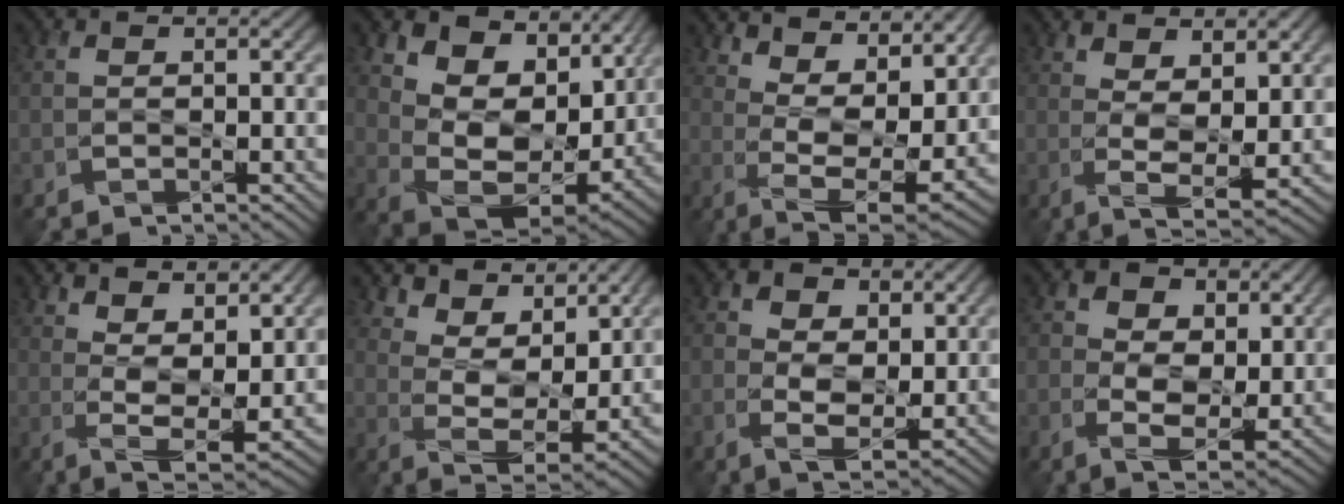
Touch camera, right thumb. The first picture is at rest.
{"total": 11.9, "force": [5.7, 6.7, 8.0], "torque": [-0.160, 0.000, 0.101]}
{"total": 12.3, "force": [7.4, 3.9, 9.0], "torque": [-0.165, -0.001, 0.120]}
{"total": 6.1, "force": [2.4, 1.2, 5.5], "torque": [-0.087, -0.007, 0.041]}
{"total": 7.8, "force": [4.2, 1.8, 6.3], "torque": [-0.111, -0.002, 0.070]}
{"total": 8.4, "force": [6.6, 2.5, 4.6], "torque": [-0.092, -0.018, 0.114]}
{"total": 4.5, "force": [1.2, 2.8, 3.3], "torque": [-0.064, -0.007, 0.018]}
{"total": 5.2, "force": [1.1, 3.4, 3.8], "torque": [-0.073, -0.009, 0.016]}